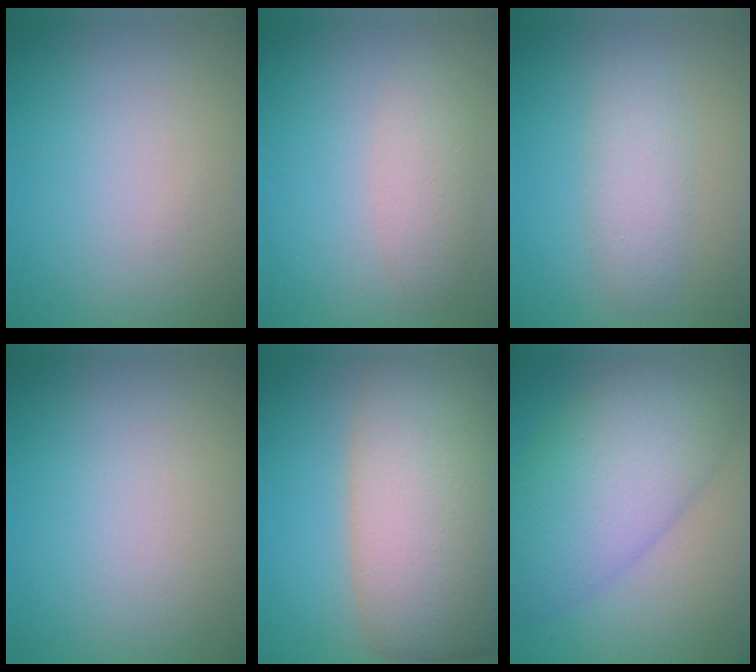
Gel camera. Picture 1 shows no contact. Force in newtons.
{"total": 2.3, "press": 2.3, "slide": 0.2}
{"total": 2.7, "press": 2.7, "slide": 0.1}
{"total": 0.0}
{"total": 11.8, "press": 11.8, "slide": 0.8}
{"total": 9.4, "press": 9.4, "slide": 0.2}